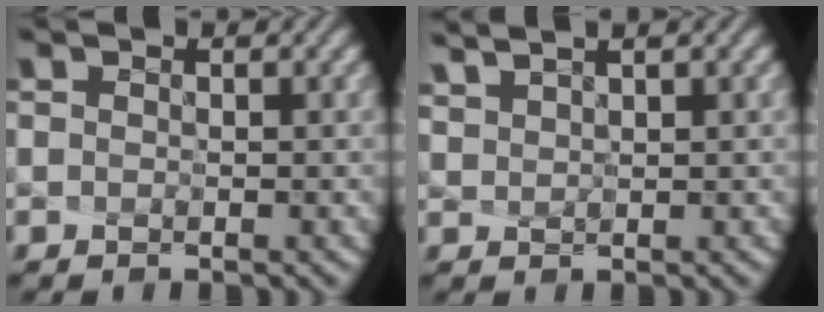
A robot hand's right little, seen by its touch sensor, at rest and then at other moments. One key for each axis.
{"total": 1.5, "fx": 1.5, "fy": 0.0, "fz": 0.1, "tx": -0.031, "ty": -0.006, "tz": 0.054}